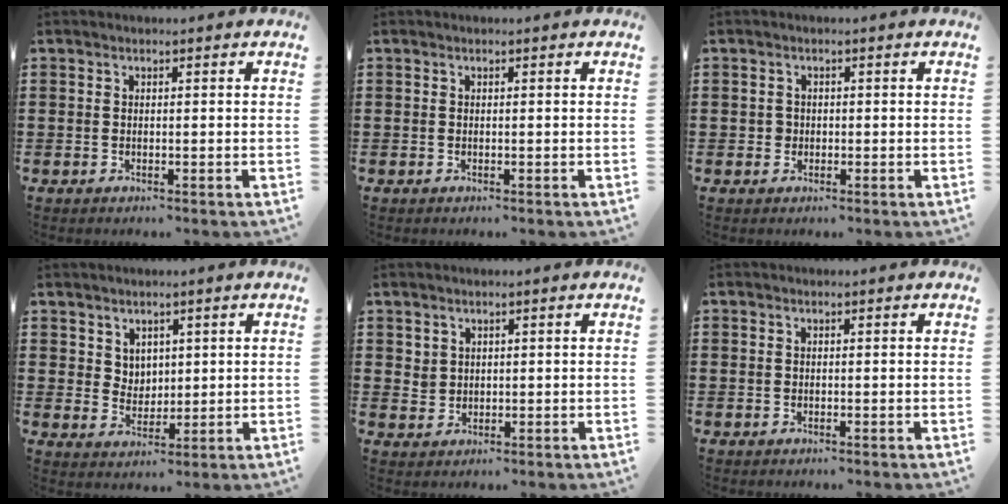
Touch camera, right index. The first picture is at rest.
{"total": 0.0}
{"total": 1.3, "force": [-0.1, 1.2, 0.3], "torque": [-0.007, 0.006, -0.003]}
{"total": 3.7, "force": [2.4, 2.8, 0.5], "torque": [-0.015, 0.005, 0.043]}
{"total": 2.1, "force": [1.4, 1.5, 0.1], "torque": [-0.007, 0.007, 0.029]}
{"total": 0.0}